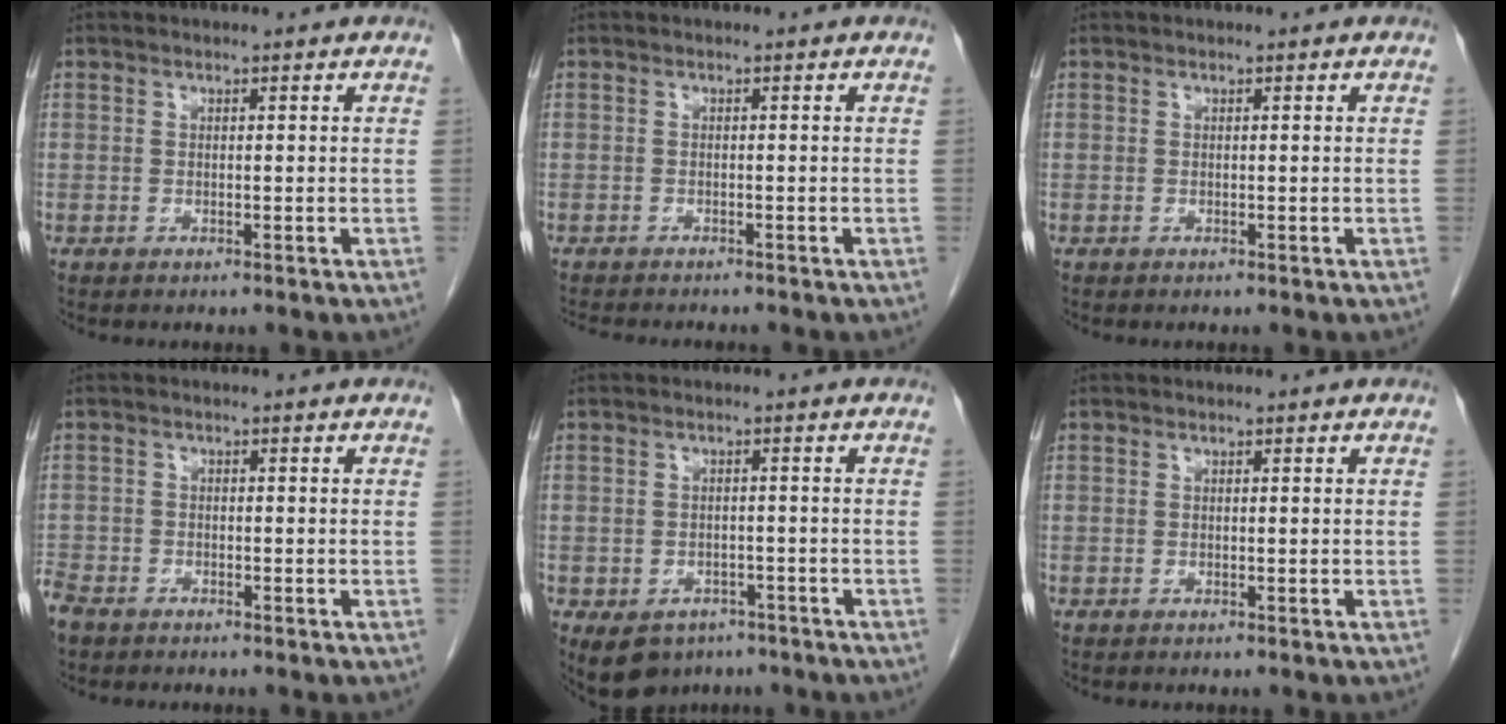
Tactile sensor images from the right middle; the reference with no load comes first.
{"total": 5.9, "force": [-5.3, 1.1, 2.4], "torque": [-0.032, -0.009, -0.077]}
{"total": 0.0}
{"total": 3.8, "force": [-3.0, 1.9, 1.3], "torque": [-0.036, -0.004, -0.060]}
{"total": 6.9, "force": [-4.2, 4.9, 2.3], "torque": [-0.042, 0.006, -0.054]}
{"total": 0.0}